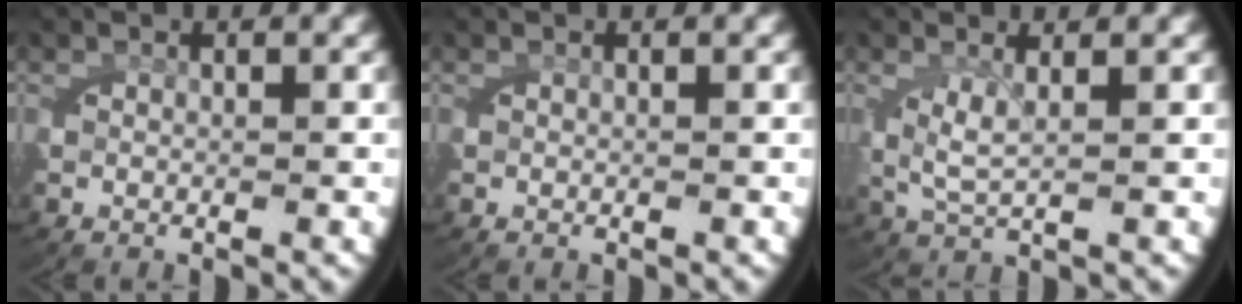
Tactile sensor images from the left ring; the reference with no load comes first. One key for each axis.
{"total": 0.0}
{"total": 2.9, "fx": 0.7, "fy": 1.4, "fz": 2.5, "tx": -0.073, "ty": -0.011, "tz": 0.021}